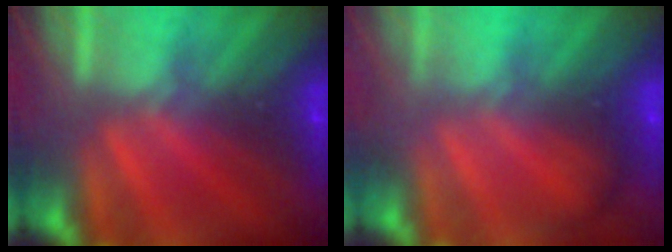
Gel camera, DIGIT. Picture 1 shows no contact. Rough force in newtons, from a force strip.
{"total": 2.0}